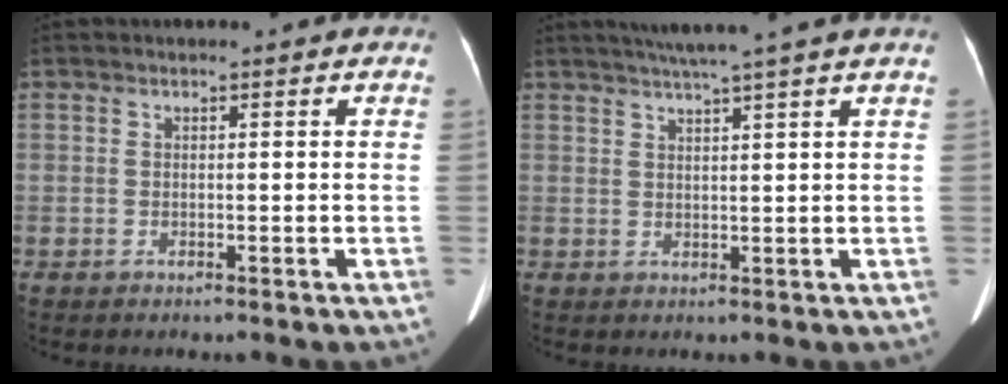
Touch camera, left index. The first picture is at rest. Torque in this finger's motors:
{"motor_torque": [0.71, -1.20, 0.02, 0.07]}